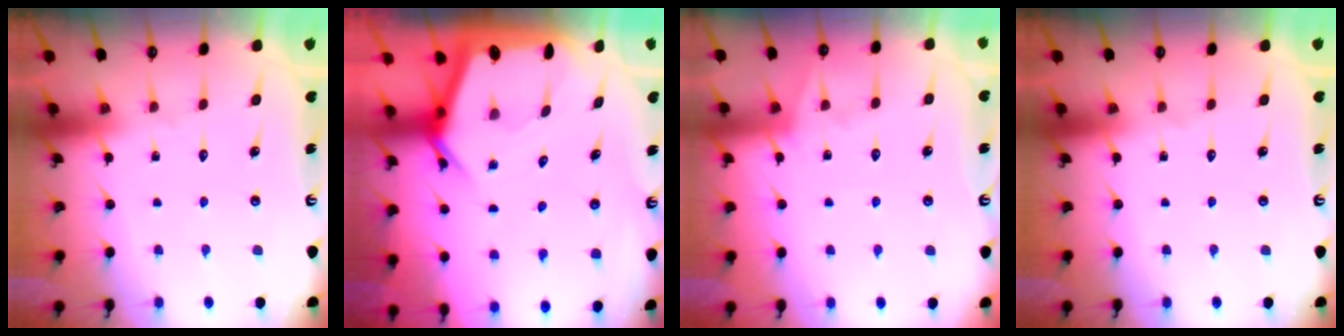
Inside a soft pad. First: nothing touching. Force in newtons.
{"total": 6.8, "press": 6.8, "slide": 0.7}
{"total": 5.7, "press": 5.7, "slide": 0.5}
{"total": 0.0}